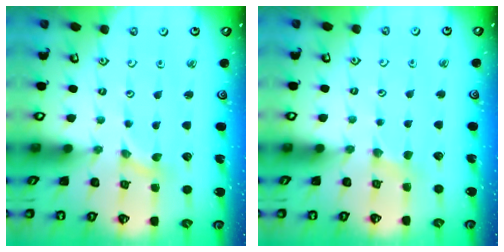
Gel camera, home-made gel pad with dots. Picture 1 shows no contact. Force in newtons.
{"total": 1.4, "press": 1.4, "slide": 0.4}